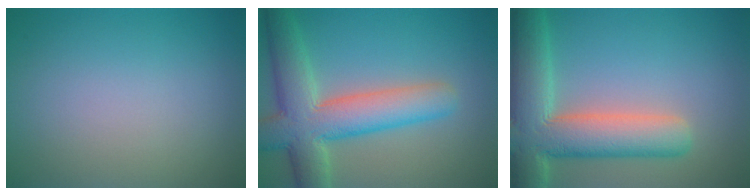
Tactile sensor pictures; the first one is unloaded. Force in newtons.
{"total": 8.4, "press": 8.4, "slide": 0.5}
{"total": 9.7, "press": 9.6, "slide": 1.2}